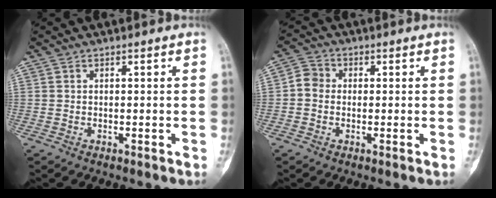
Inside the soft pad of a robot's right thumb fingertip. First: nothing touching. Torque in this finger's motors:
{"motor_torque": [0.17, 0.38, 0.18, -0.27, 0.04]}